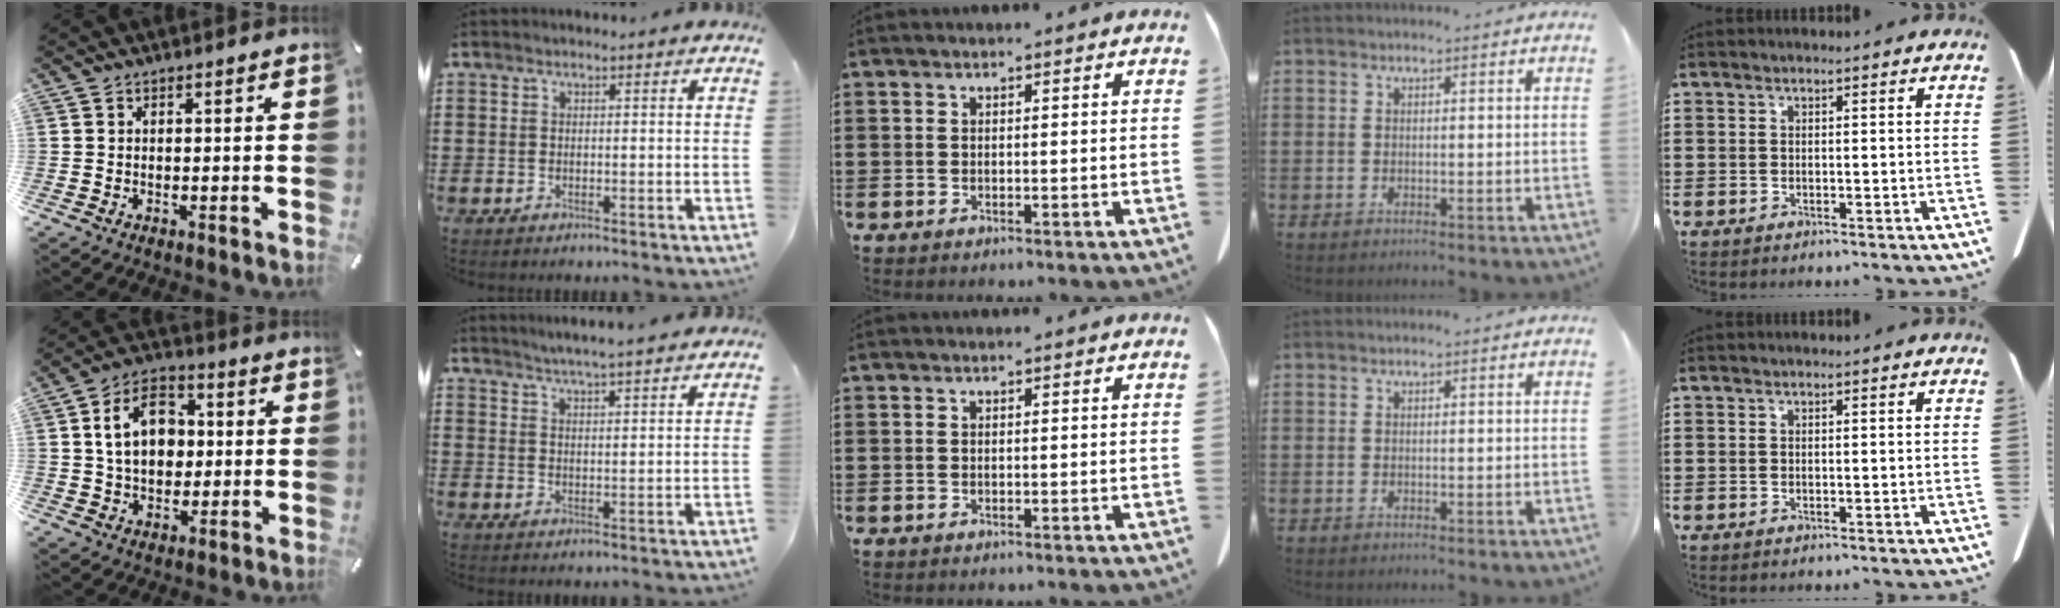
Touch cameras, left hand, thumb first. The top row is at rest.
{"thumb": {"total": 12.6, "force": [1.5, 9.6, 8.1], "torque": [-0.143, 0.008, 0.022]}, "index": {"total": 3.4, "force": [3.3, -0.7, 0.3], "torque": [-0.018, -0.016, 0.058]}}